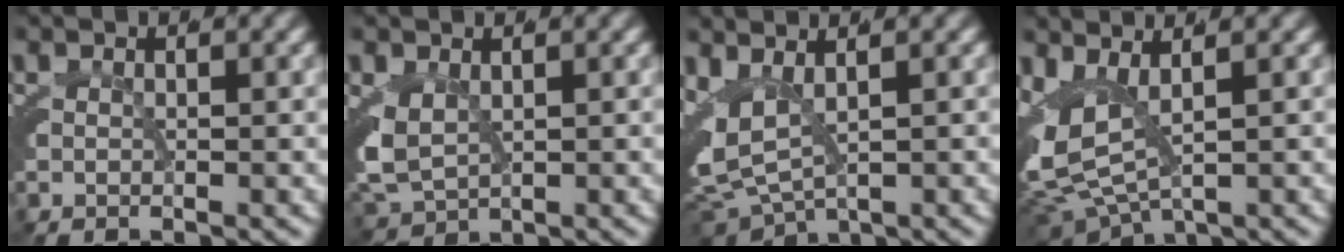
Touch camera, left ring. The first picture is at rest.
{"total": 4.3, "force": [-0.6, 3.8, 2.1], "torque": [-0.092, -0.035, 0.011]}
{"total": 8.6, "force": [-0.7, 7.1, 4.8], "torque": [-0.137, -0.035, -0.001]}
{"total": 7.7, "force": [-0.3, 5.7, 5.2], "torque": [-0.132, -0.029, 0.004]}